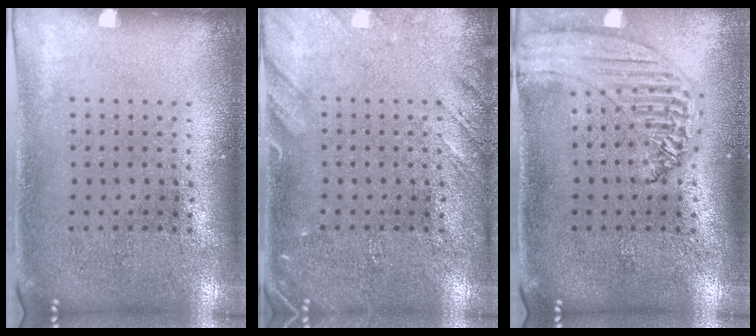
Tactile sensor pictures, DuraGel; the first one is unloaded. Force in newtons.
{"total": 2.1, "press": 2.1, "slide": 0.2}
{"total": 1.4, "press": 1.3, "slide": 0.3}